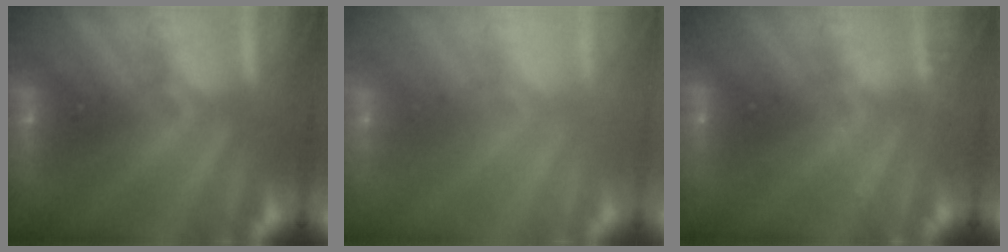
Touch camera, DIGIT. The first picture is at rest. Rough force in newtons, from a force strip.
{"total": 6.9}
{"total": 2.0}